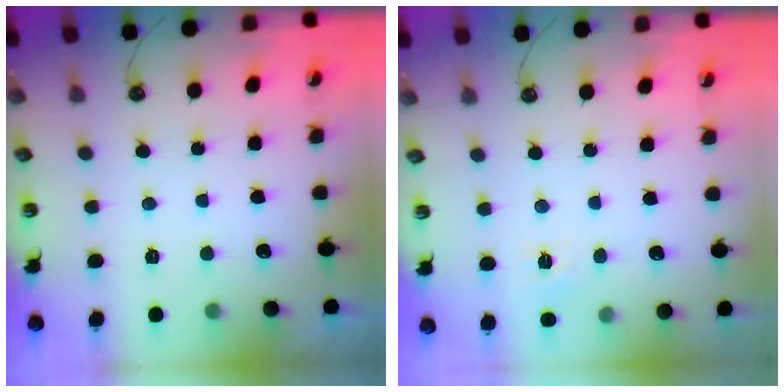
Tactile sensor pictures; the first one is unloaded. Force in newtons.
{"total": 5.5, "press": 5.5, "slide": 0.7}